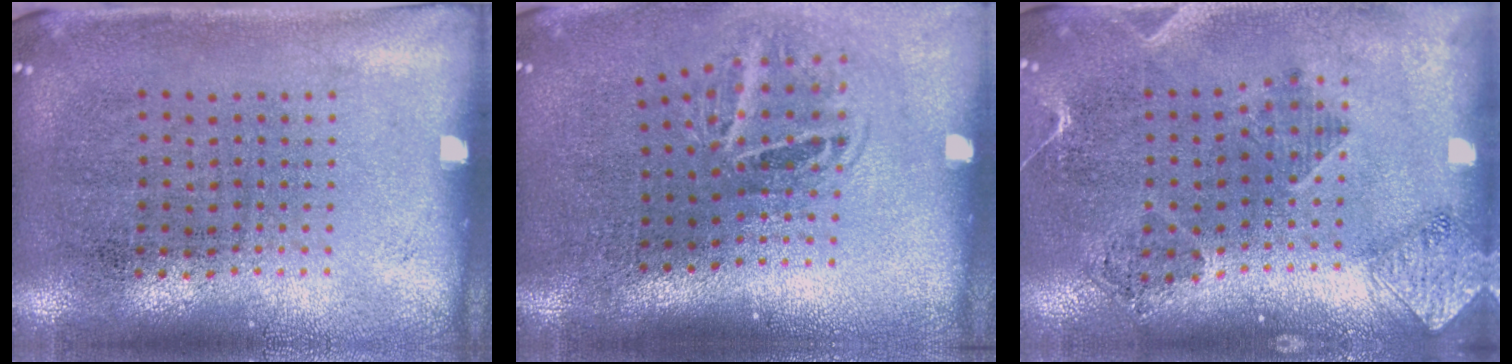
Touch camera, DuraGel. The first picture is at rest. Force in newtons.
{"total": 1.8, "press": 1.2, "slide": 1.3}
{"total": 1.7, "press": 1.6, "slide": 0.7}